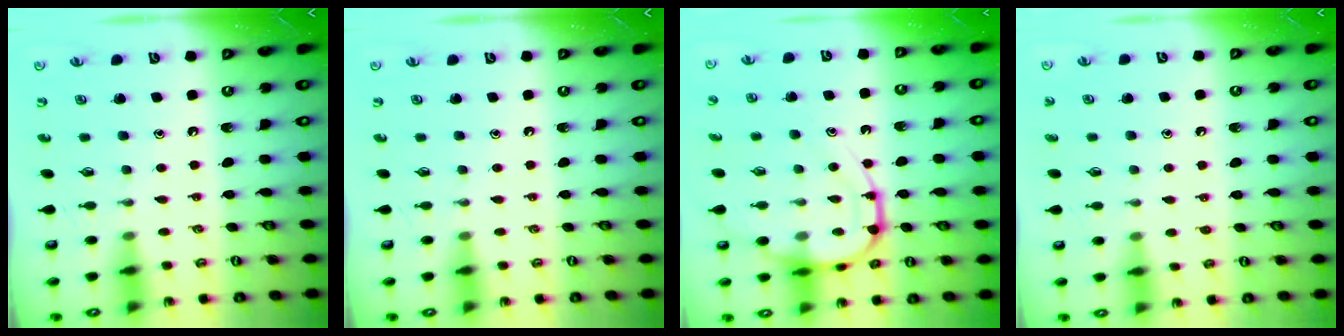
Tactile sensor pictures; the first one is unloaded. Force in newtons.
{"total": 0.0}
{"total": 13.6, "press": 13.5, "slide": 1.5}
{"total": 4.7, "press": 4.7, "slide": 0.6}